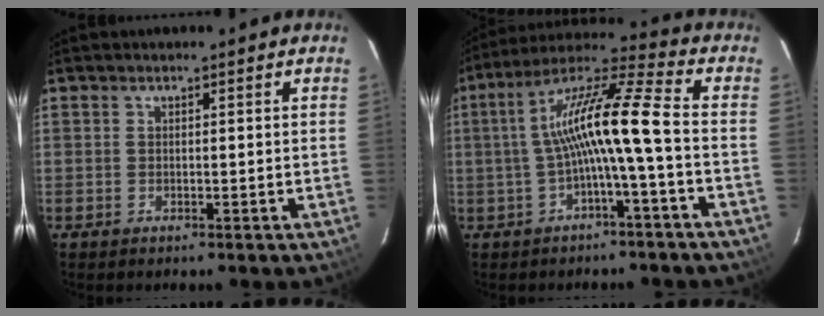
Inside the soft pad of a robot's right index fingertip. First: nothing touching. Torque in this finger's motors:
{"motor_torque": [0.99, -0.46, 1.05, 0.21]}